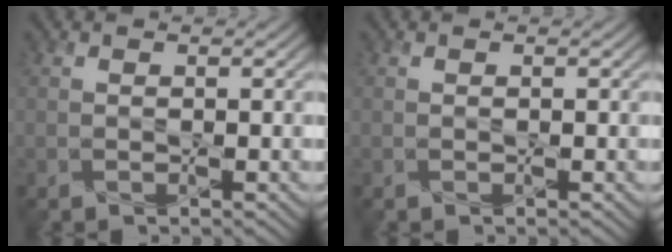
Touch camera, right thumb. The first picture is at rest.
{"total": 0.0}